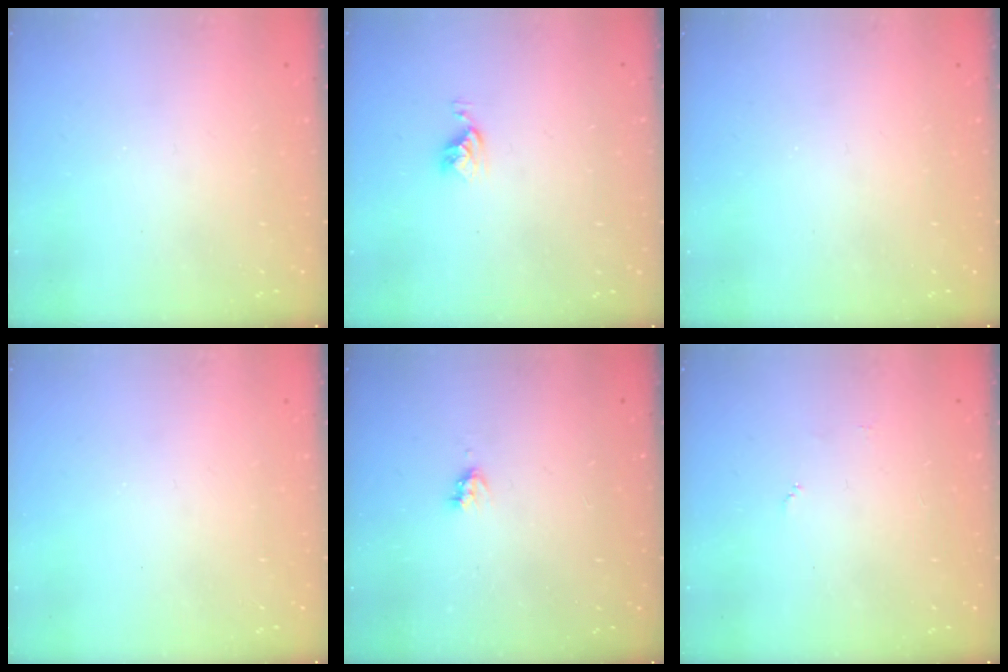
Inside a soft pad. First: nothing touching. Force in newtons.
{"total": 5.2, "press": 5.2, "slide": 0.6}
{"total": 0.0}
{"total": 0.0}
{"total": 2.6, "press": 2.6, "slide": 0.4}
{"total": 3.7, "press": 3.7, "slide": 0.4}